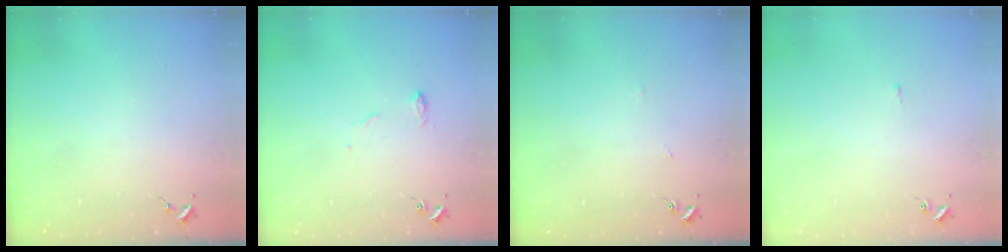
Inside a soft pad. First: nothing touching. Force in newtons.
{"total": 6.8, "press": 6.8, "slide": 0.7}
{"total": 3.1, "press": 3.1, "slide": 0.4}
{"total": 2.0, "press": 1.9, "slide": 0.4}